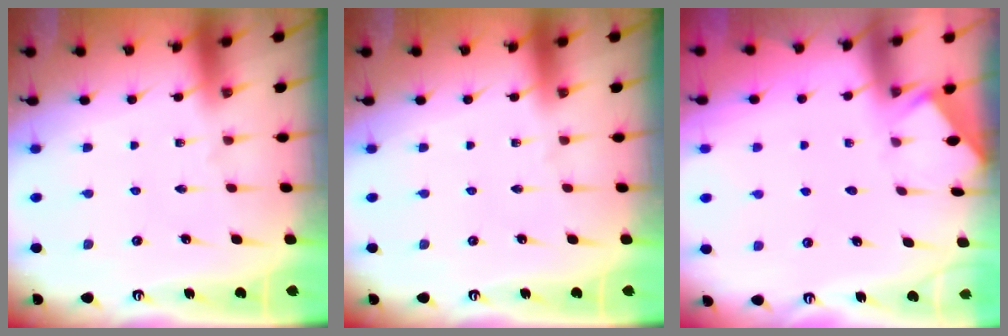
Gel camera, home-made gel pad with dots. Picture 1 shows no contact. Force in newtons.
{"total": 0.0}
{"total": 1.9, "press": 1.9, "slide": 0.3}